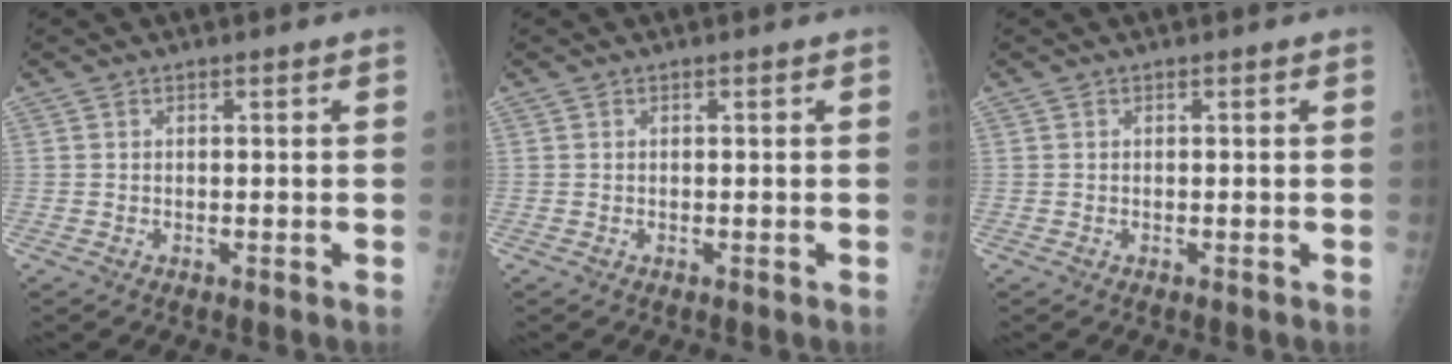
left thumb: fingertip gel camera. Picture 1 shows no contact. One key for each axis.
{"total": 0.0}
{"total": 0.0}